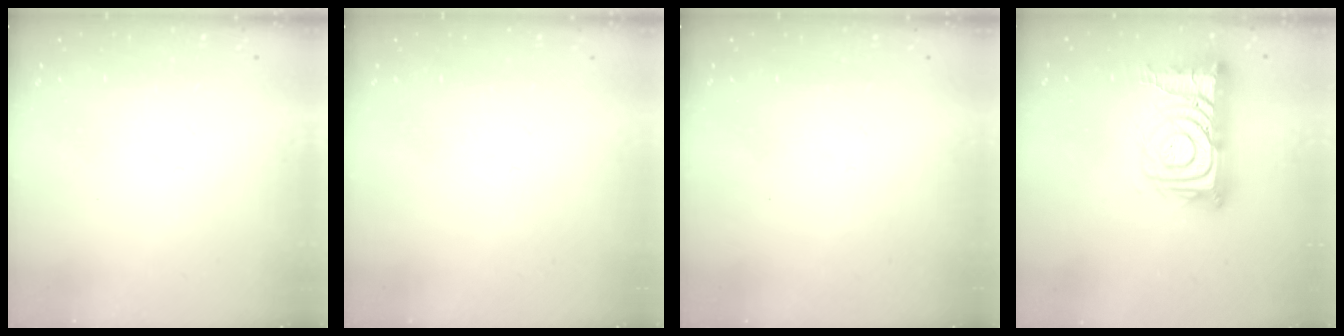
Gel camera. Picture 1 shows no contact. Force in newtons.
{"total": 1.5, "press": 1.5, "slide": 0.1}
{"total": 1.7, "press": 1.6, "slide": 0.1}
{"total": 17.6, "press": 17.5, "slide": 1.6}